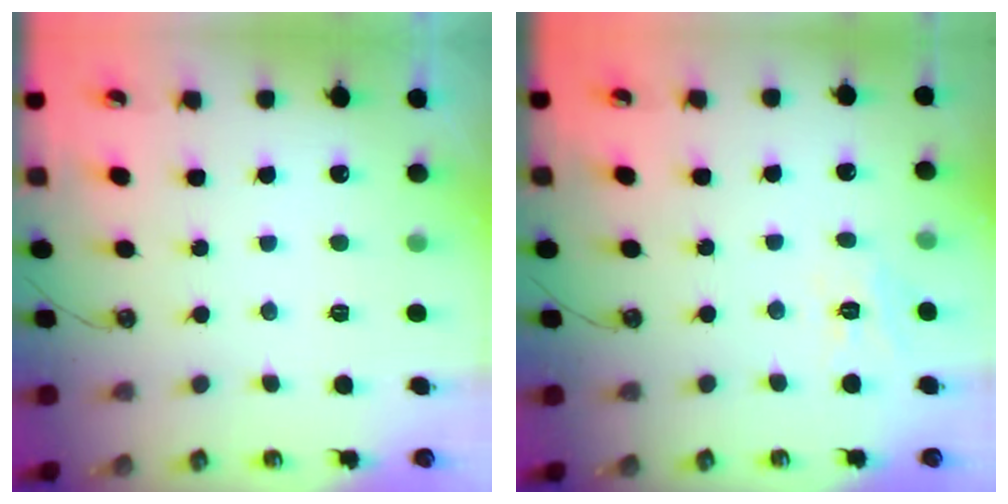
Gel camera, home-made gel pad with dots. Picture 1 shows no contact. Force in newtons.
{"total": 5.9, "press": 5.9, "slide": 0.4}